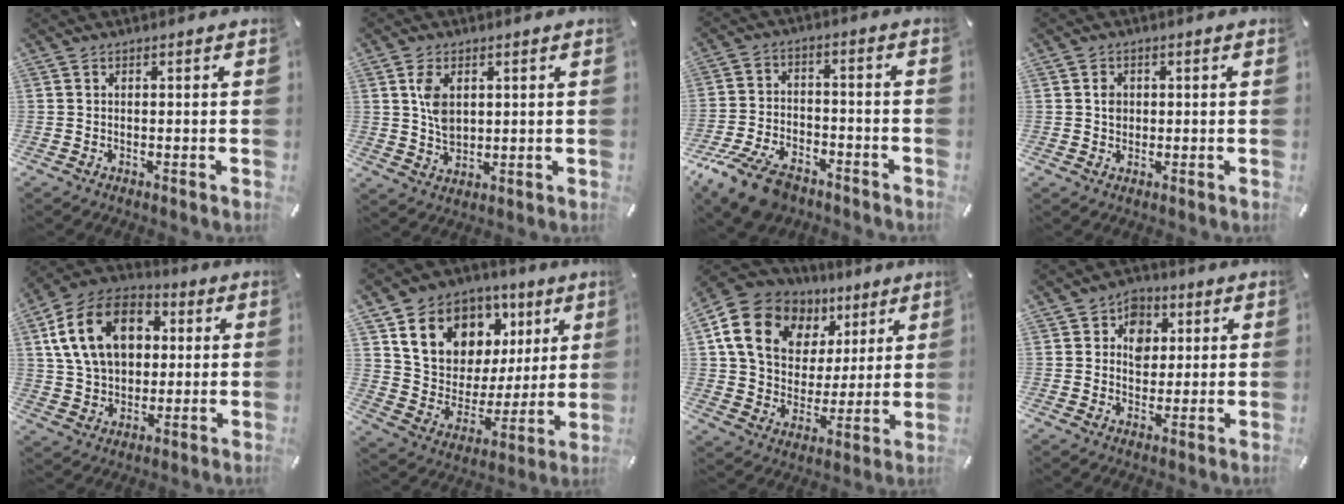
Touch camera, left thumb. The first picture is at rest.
{"total": 6.3, "force": [1.9, 4.3, 4.2], "torque": [-0.087, -0.004, 0.030]}
{"total": 11.6, "force": [-8.2, 5.8, 5.9], "torque": [-0.117, 0.044, -0.151]}
{"total": 2.5, "force": [0.2, 2.2, 1.2], "torque": [-0.017, 0.003, -0.001]}
{"total": 17.2, "force": [4.0, 12.7, 10.9], "torque": [-0.221, 0.011, 0.074]}
{"total": 15.1, "force": [7.9, 11.7, 5.3], "torque": [-0.095, -0.052, 0.153]}
{"total": 15.9, "force": [7.1, 12.4, 7.0], "torque": [-0.143, -0.016, 0.135]}
{"total": 6.7, "force": [1.3, 5.9, 2.9], "torque": [-0.032, 0.001, 0.018]}